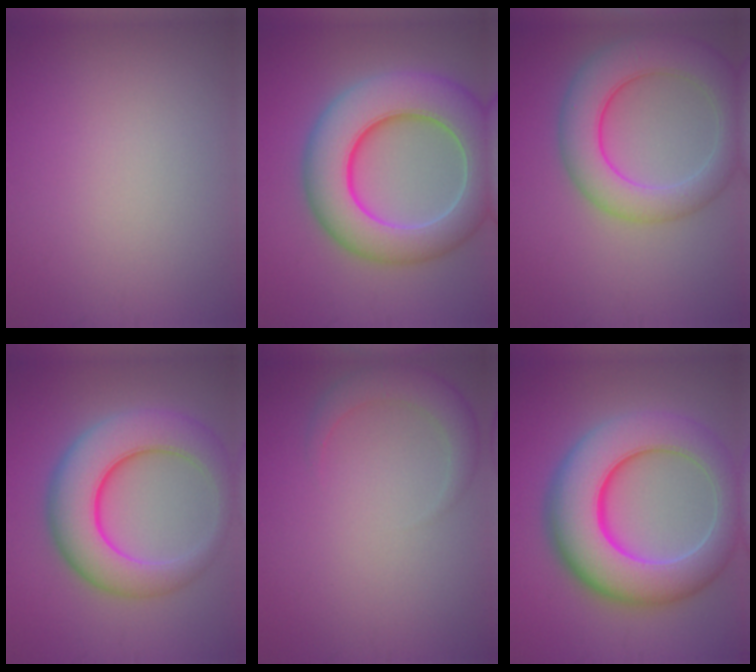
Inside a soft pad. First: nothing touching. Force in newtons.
{"total": 11.4, "press": 11.4, "slide": 0.3}
{"total": 7.4, "press": 7.4, "slide": 0.1}
{"total": 9.0, "press": 9.0, "slide": 0.3}
{"total": 2.7, "press": 2.7, "slide": 0.2}
{"total": 11.4, "press": 11.4, "slide": 0.6}